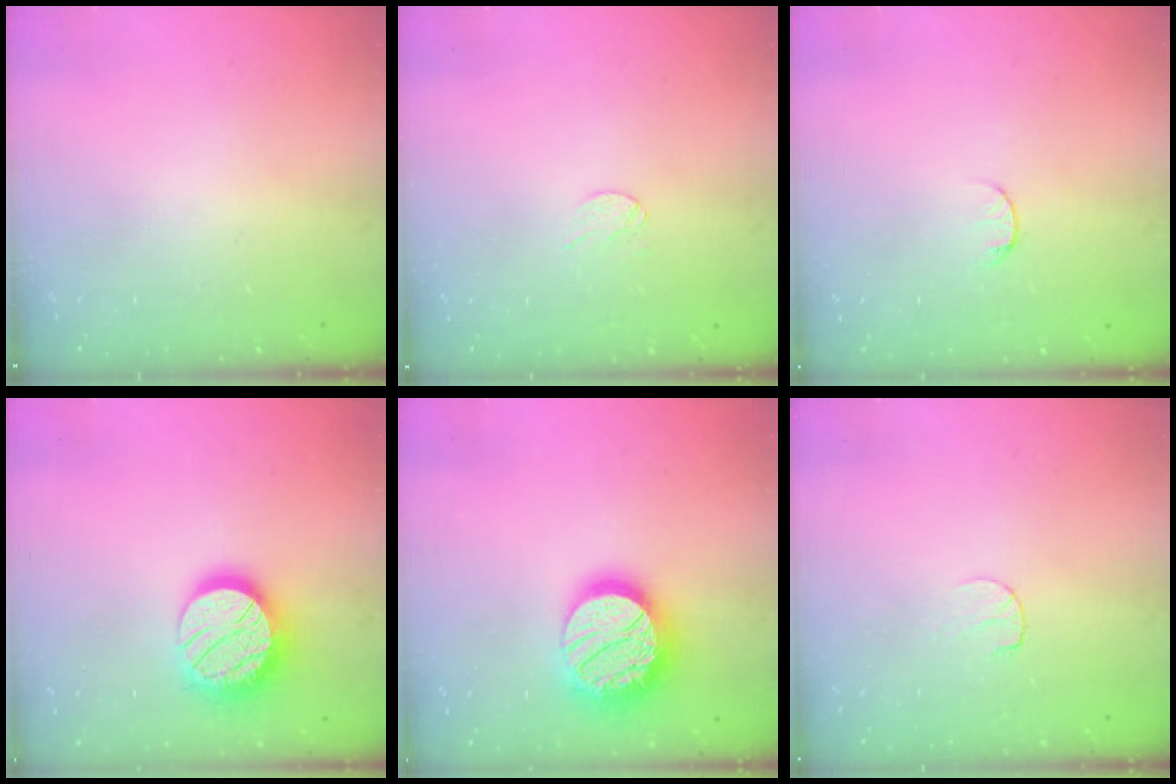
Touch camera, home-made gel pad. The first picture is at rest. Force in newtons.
{"total": 3.0, "press": 3.0, "slide": 0.2}
{"total": 5.3, "press": 5.3, "slide": 0.6}
{"total": 18.1, "press": 18.0, "slide": 1.1}
{"total": 22.2, "press": 22.2, "slide": 1.4}
{"total": 5.8, "press": 5.8, "slide": 0.5}